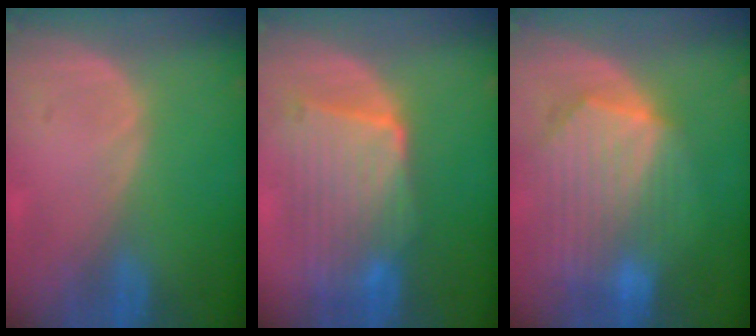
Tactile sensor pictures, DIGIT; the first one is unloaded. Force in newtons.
{"total": 9.6, "press": 8.7, "slide": 4.1}
{"total": 10.3, "press": 9.0, "slide": 5.1}